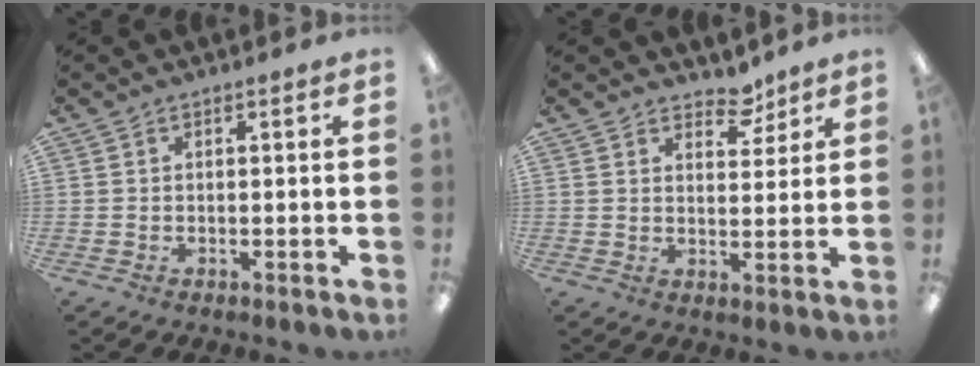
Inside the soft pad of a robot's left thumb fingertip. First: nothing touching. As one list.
[{"total": 5.8, "force": [4.7, 2.9, 1.8], "torque": [-0.007, -0.031, 0.080]}]